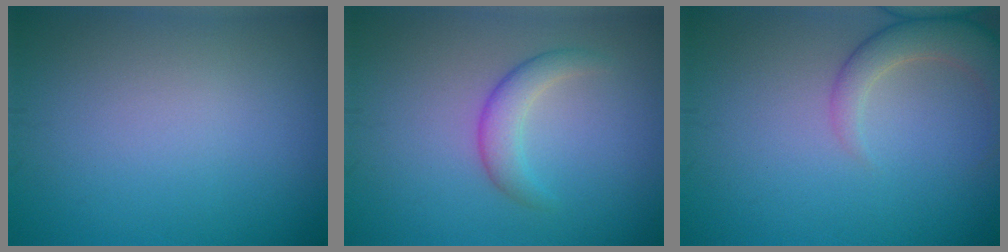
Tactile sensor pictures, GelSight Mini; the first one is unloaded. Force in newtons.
{"total": 2.7, "press": 2.7, "slide": 0.1}
{"total": 3.7, "press": 3.7, "slide": 0.2}